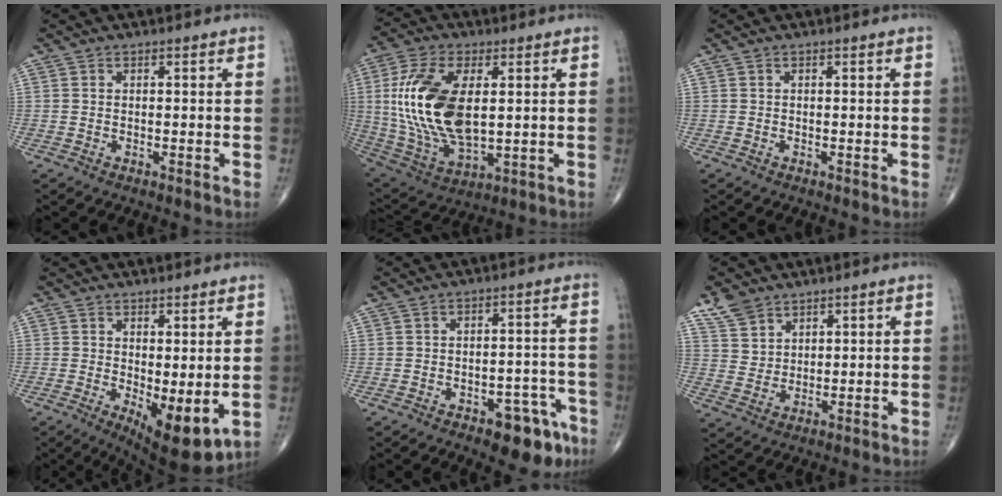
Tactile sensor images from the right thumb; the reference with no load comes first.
{"total": 20.1, "force": [2.5, 10.2, 17.1], "torque": [-0.352, -0.018, 0.054]}
{"total": 0.0}
{"total": 9.1, "force": [-1.0, 3.5, 8.3], "torque": [-0.118, -0.024, -0.003]}
{"total": 9.4, "force": [-5.4, 4.5, 6.2], "torque": [-0.053, 0.042, -0.066]}
{"total": 5.7, "force": [4.2, 3.5, 1.7], "torque": [-0.021, -0.019, 0.090]}